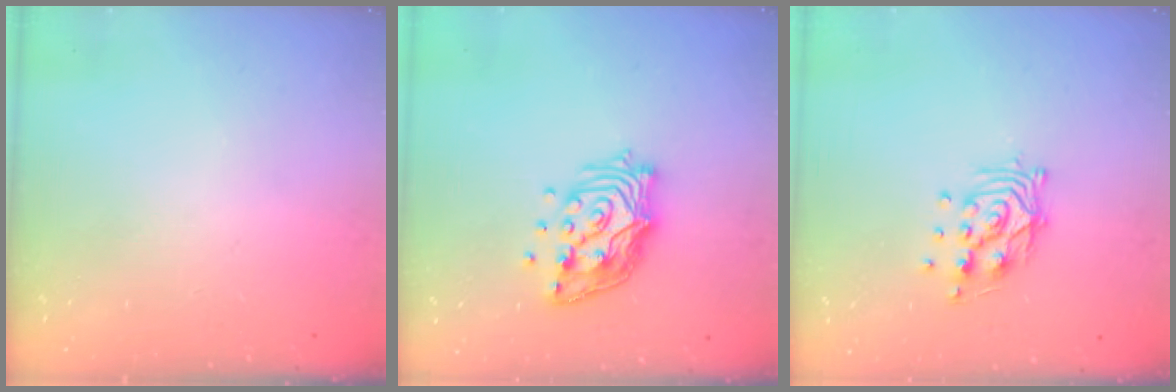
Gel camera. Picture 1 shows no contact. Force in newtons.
{"total": 14.3, "press": 14.1, "slide": 2.7}
{"total": 10.6, "press": 10.6, "slide": 0.9}